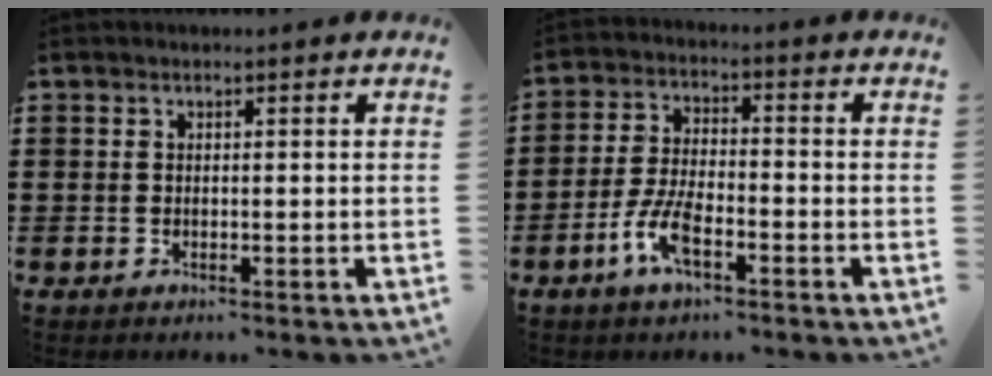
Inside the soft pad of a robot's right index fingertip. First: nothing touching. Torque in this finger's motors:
{"motor_torque": [0.73, 0.39, 0.53, 0.07]}